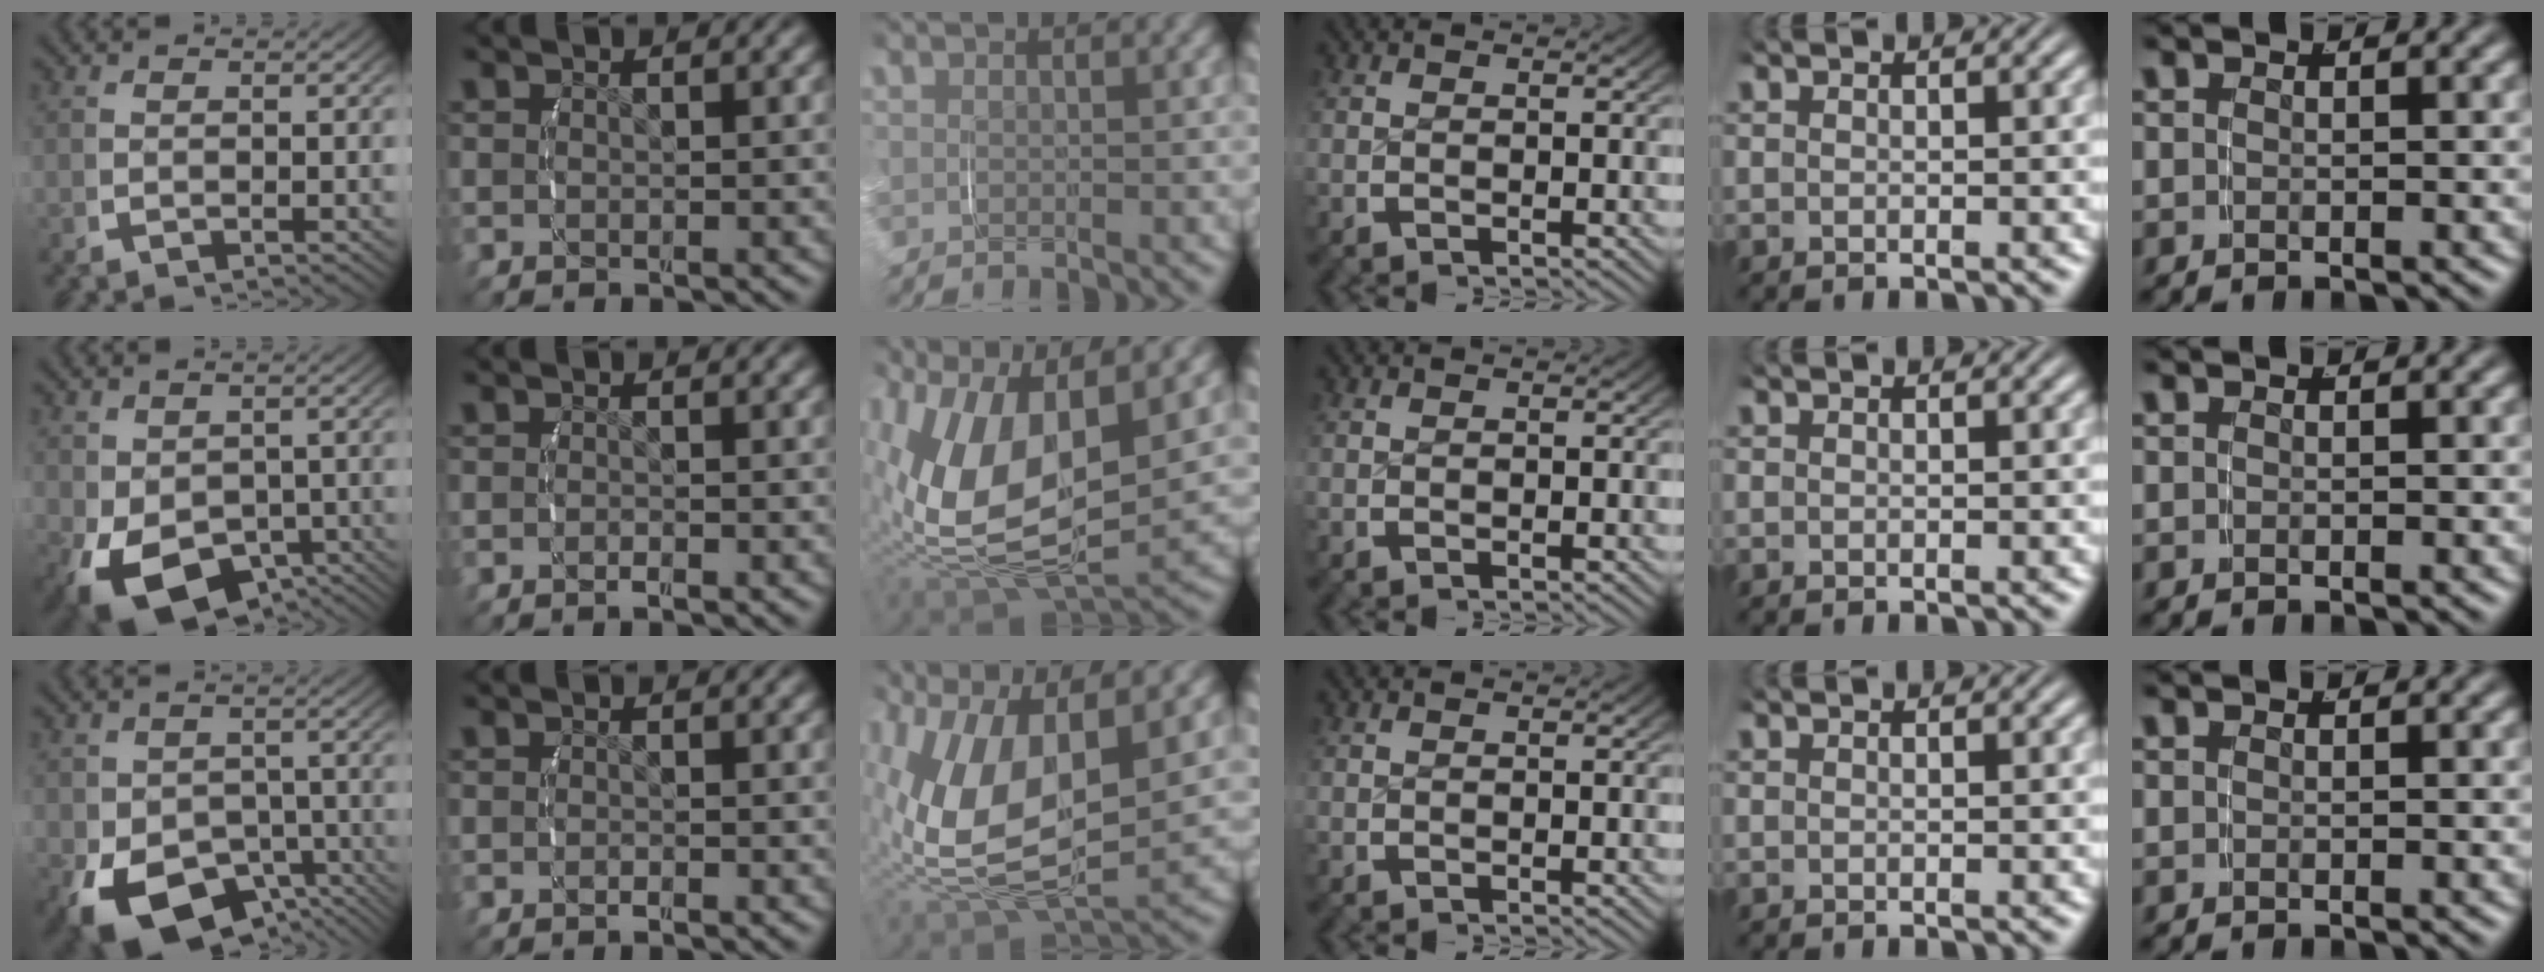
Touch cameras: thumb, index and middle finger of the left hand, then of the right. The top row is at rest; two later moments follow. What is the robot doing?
{"motion": "grasp_and_lifting", "object": "velcro strap"}